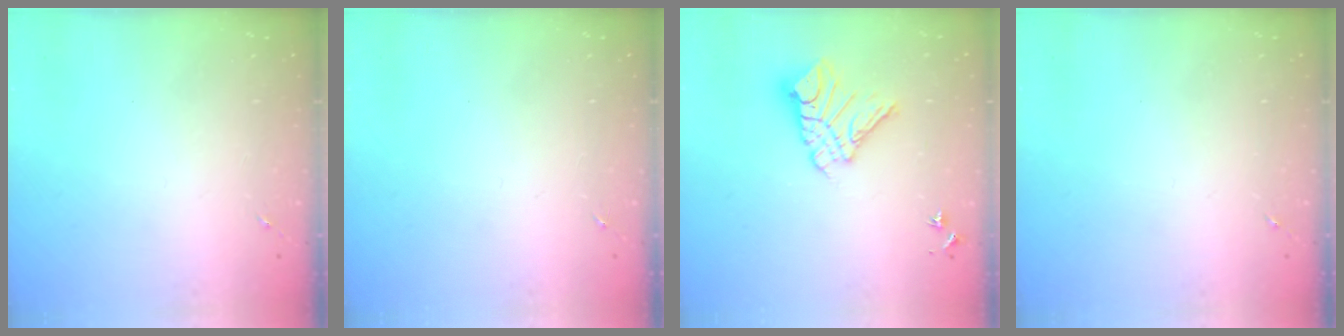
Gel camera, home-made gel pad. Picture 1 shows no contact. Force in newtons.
{"total": 0.0}
{"total": 11.7, "press": 11.7, "slide": 1.2}
{"total": 0.0}